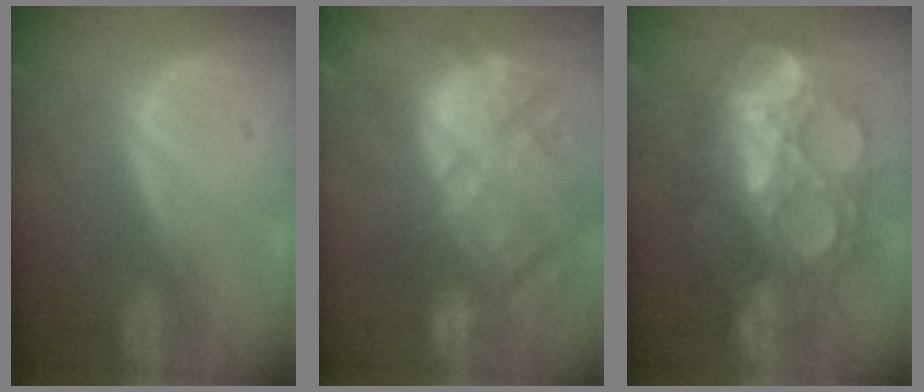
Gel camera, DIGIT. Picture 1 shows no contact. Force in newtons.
{"total": 14.8, "press": 12.9, "slide": 7.3}
{"total": 13.5, "press": 13.4, "slide": 1.6}